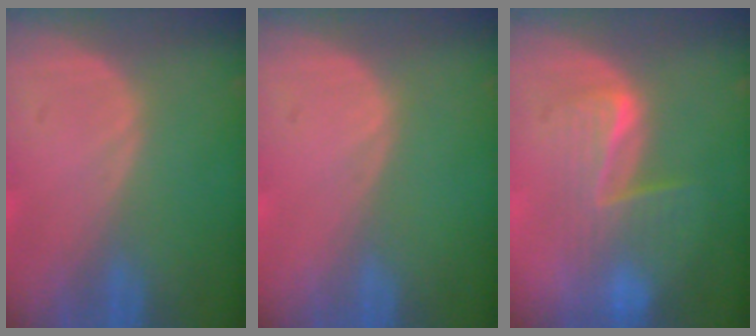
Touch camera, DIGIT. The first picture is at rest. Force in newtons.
{"total": 0.0}
{"total": 6.2, "press": 6.1, "slide": 1.5}